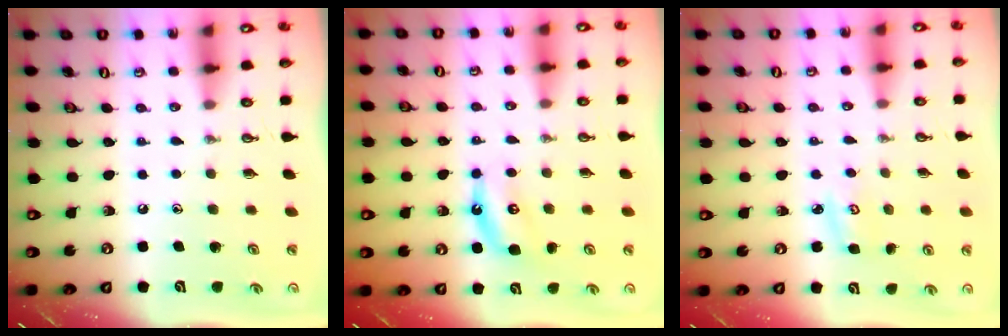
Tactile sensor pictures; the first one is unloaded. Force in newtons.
{"total": 5.4, "press": 5.4, "slide": 0.7}
{"total": 3.9, "press": 3.9, "slide": 0.3}